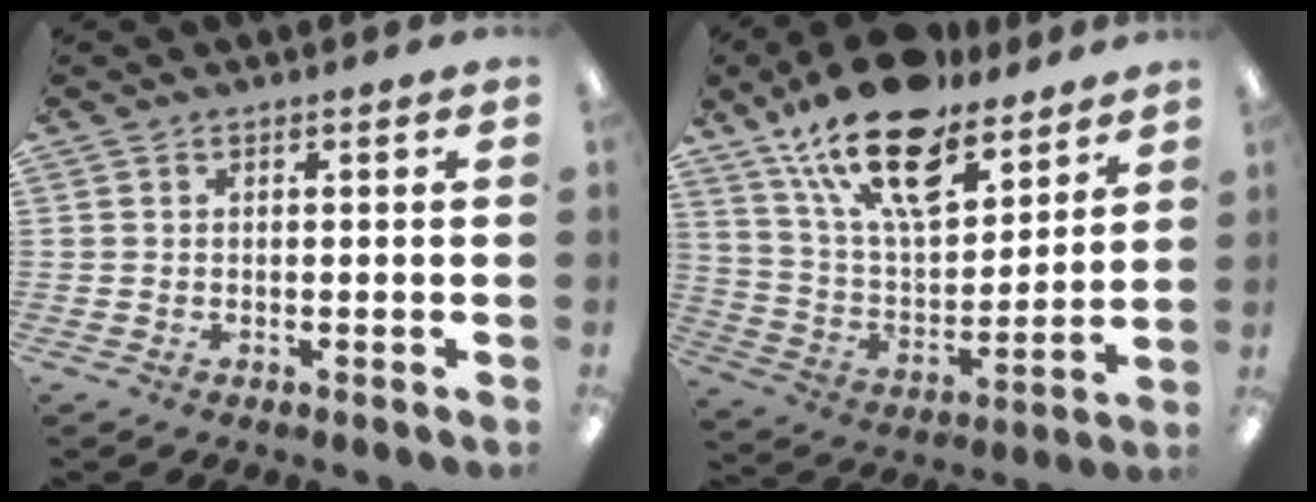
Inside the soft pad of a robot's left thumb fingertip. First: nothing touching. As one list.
[{"total": 21.6, "force": [15.0, 9.6, 12.3], "torque": [-0.216, -0.084, 0.264]}]